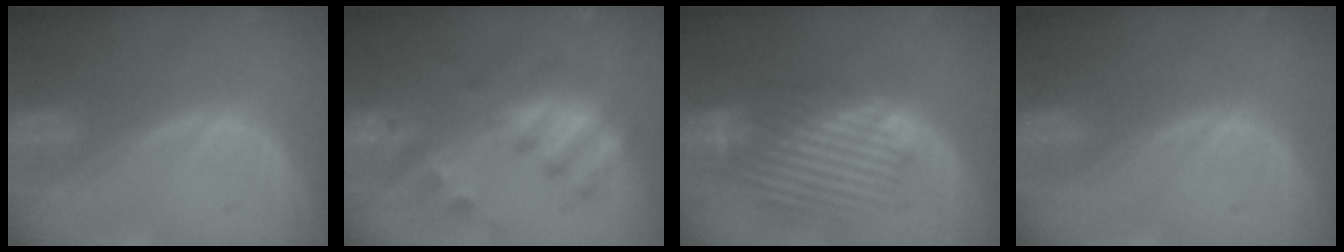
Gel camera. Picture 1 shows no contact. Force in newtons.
{"total": 7.2, "press": 7.1, "slide": 1.4}
{"total": 9.3, "press": 8.8, "slide": 3.0}
{"total": 0.0}